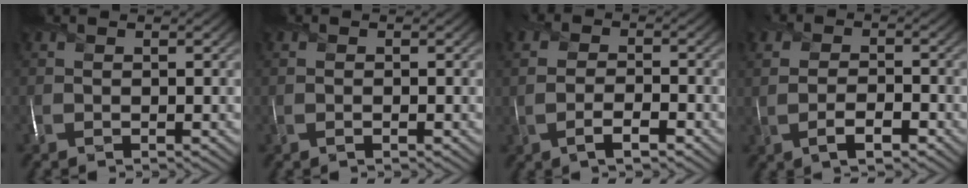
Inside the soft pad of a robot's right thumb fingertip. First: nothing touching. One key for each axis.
{"total": 0.9, "fx": -0.3, "fy": 0.3, "fz": 0.7, "tx": -0.015, "ty": 0.000, "tz": -0.006}
{"total": 3.8, "fx": -1.5, "fy": 1.9, "fz": 3.0, "tx": -0.054, "ty": -0.001, "tz": -0.034}
{"total": 4.2, "fx": -1.4, "fy": 2.3, "fz": 3.2, "tx": -0.055, "ty": -0.002, "tz": -0.030}